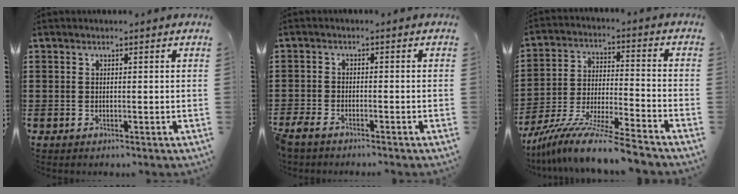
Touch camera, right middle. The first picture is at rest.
{"total": 2.1, "force": [-2.0, 0.4, 0.6], "torque": [-0.036, -0.006, -0.049]}
{"total": 11.0, "force": [-9.8, -0.3, 5.0], "torque": [-0.094, 0.009, -0.194]}